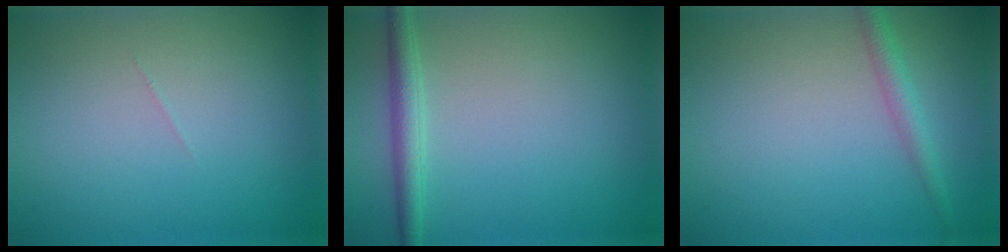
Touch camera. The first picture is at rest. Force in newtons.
{"total": 2.2, "press": 2.2, "slide": 0.0}
{"total": 2.1, "press": 2.1, "slide": 0.1}